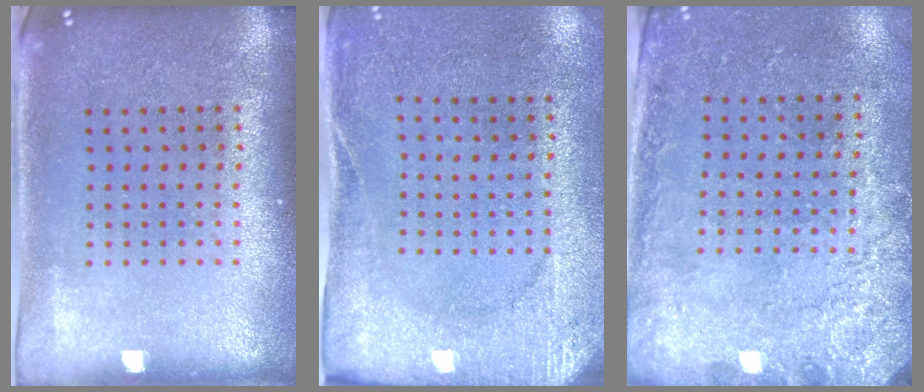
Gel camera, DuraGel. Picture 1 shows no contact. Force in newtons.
{"total": 2.7, "press": 2.2, "slide": 1.5}
{"total": 2.7, "press": 2.2, "slide": 1.5}